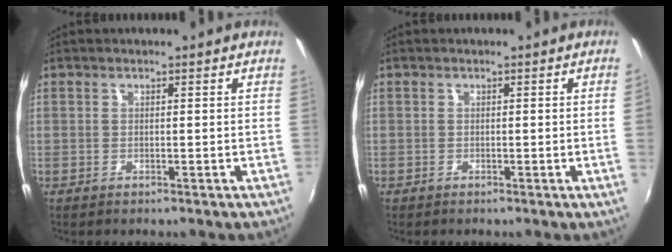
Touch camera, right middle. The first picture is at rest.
{"total": 1.0, "force": [-0.1, -0.6, 0.8], "torque": [-0.006, -0.007, -0.002]}